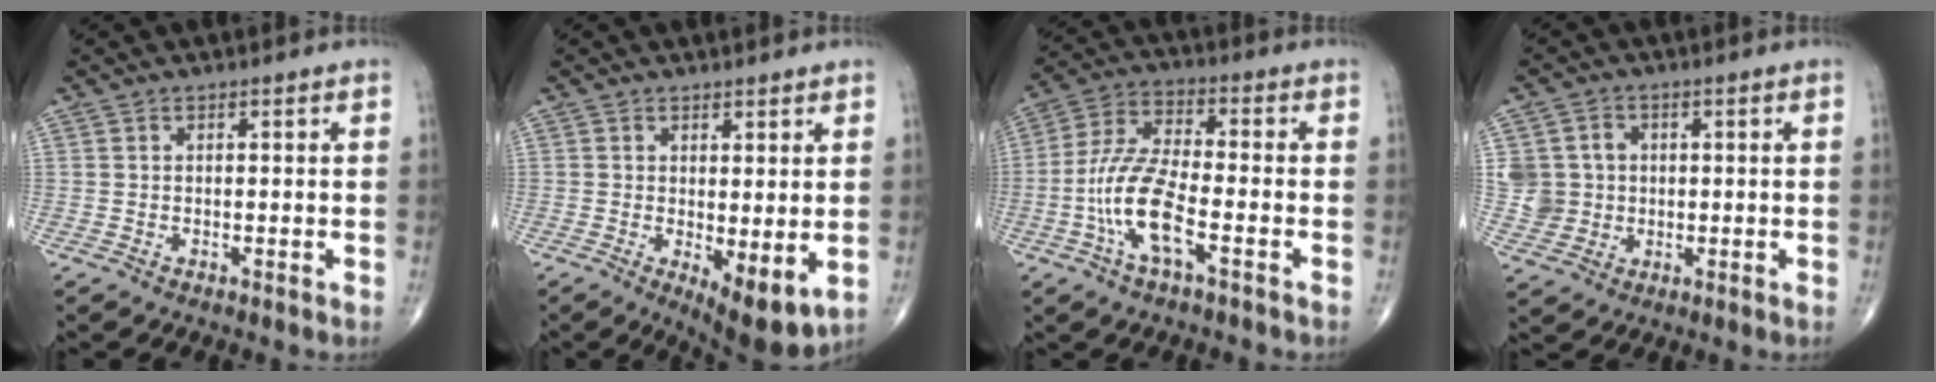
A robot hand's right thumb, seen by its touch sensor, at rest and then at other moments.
{"total": 7.8, "force": [-1.1, 2.9, 7.2], "torque": [-0.102, -0.025, -0.009]}
{"total": 12.0, "force": [-4.1, 3.9, 10.6], "torque": [-0.228, 0.028, -0.083]}
{"total": 7.1, "force": [0.5, 6.8, 2.0], "torque": [-0.014, 0.004, 0.012]}